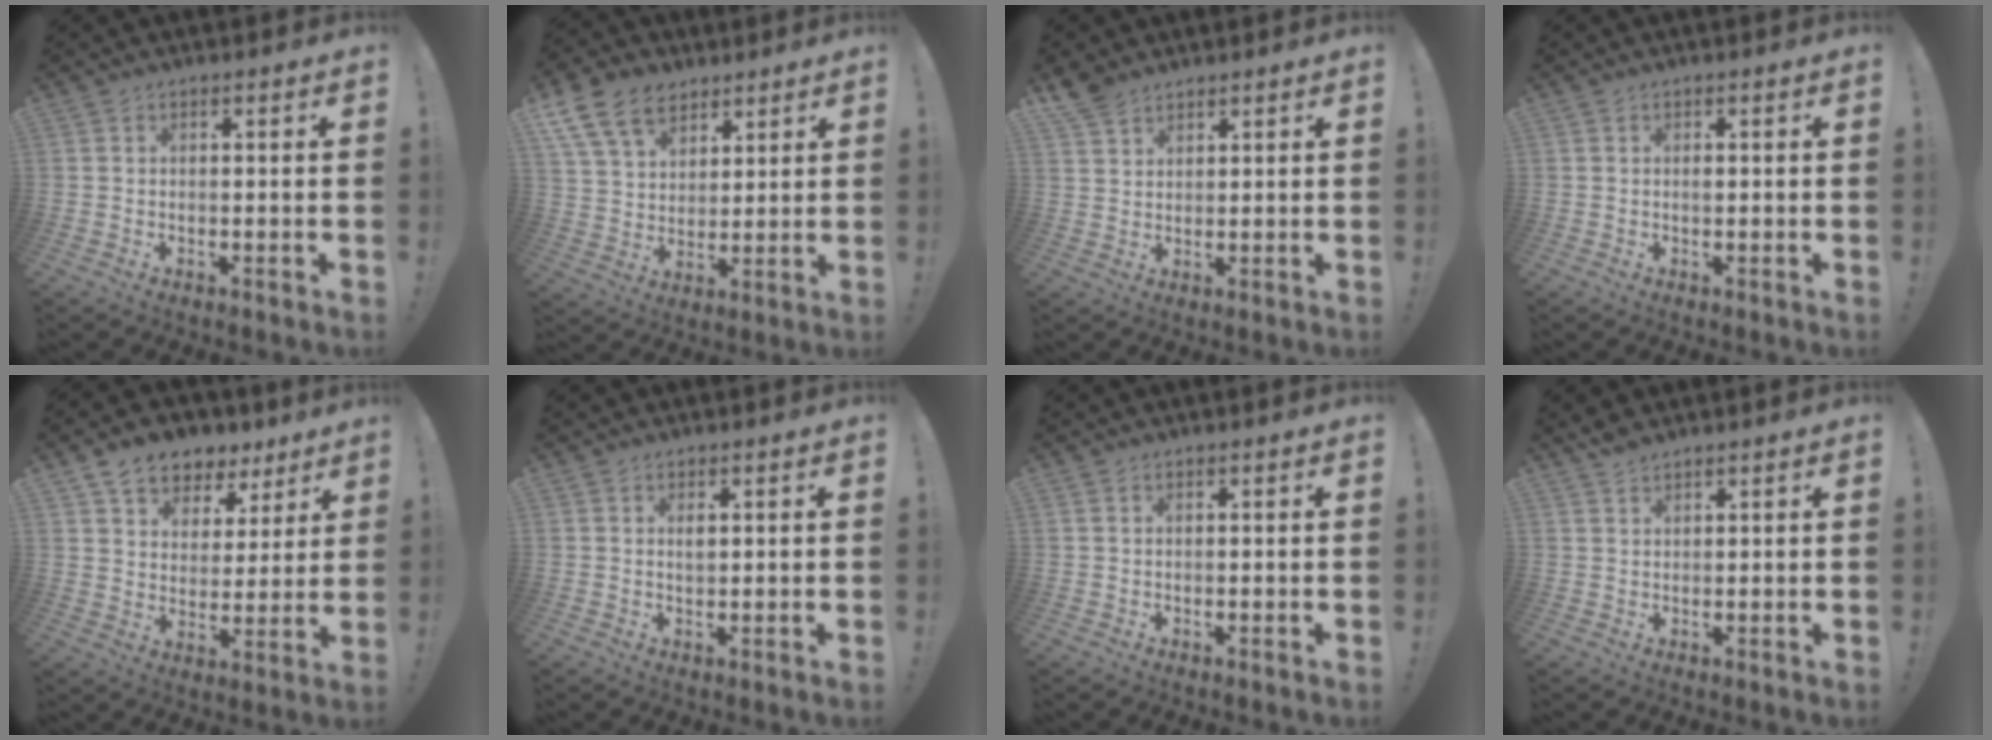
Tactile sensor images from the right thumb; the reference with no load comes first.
{"total": 14.4, "force": [8.3, 9.7, 6.7], "torque": [-0.120, -0.040, 0.163]}
{"total": 4.9, "force": [4.1, 2.3, 1.5], "torque": [-0.028, -0.024, 0.078]}
{"total": 0.6, "force": [-0.1, 0.4, 0.4], "torque": [-0.004, -0.001, -0.002]}
{"total": 9.7, "force": [6.9, 6.4, 2.4], "torque": [-0.045, -0.047, 0.133]}
{"total": 1.7, "force": [0.4, 0.9, 1.4], "torque": [-0.016, -0.003, 0.005]}
{"total": 0.0}
{"total": 2.1, "force": [1.9, 0.7, 0.7], "torque": [-0.013, -0.008, 0.035]}